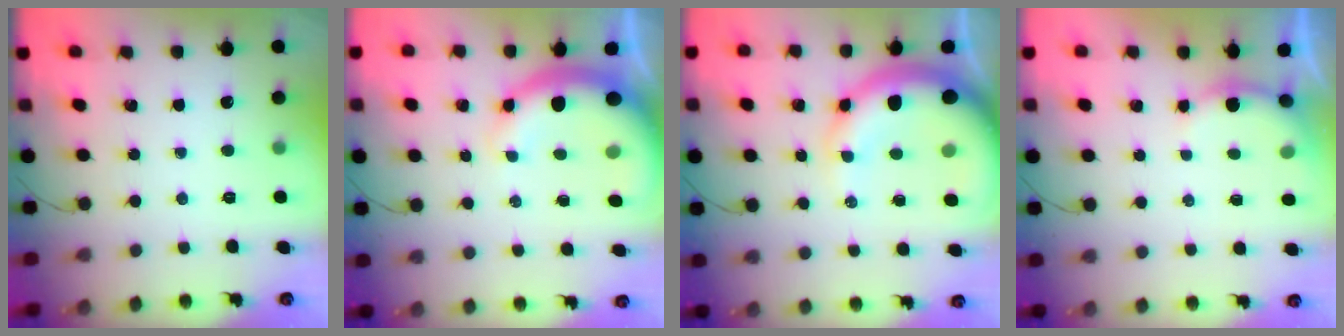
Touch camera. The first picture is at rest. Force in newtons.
{"total": 11.7, "press": 11.4, "slide": 2.6}
{"total": 15.7, "press": 15.3, "slide": 3.4}
{"total": 3.8, "press": 3.7, "slide": 0.6}